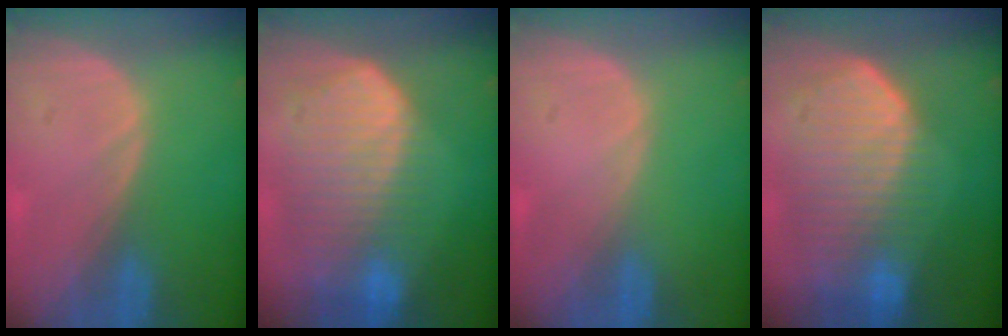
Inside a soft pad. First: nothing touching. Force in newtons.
{"total": 10.3, "press": 8.9, "slide": 5.2}
{"total": 0.0}
{"total": 10.7, "press": 9.4, "slide": 5.1}